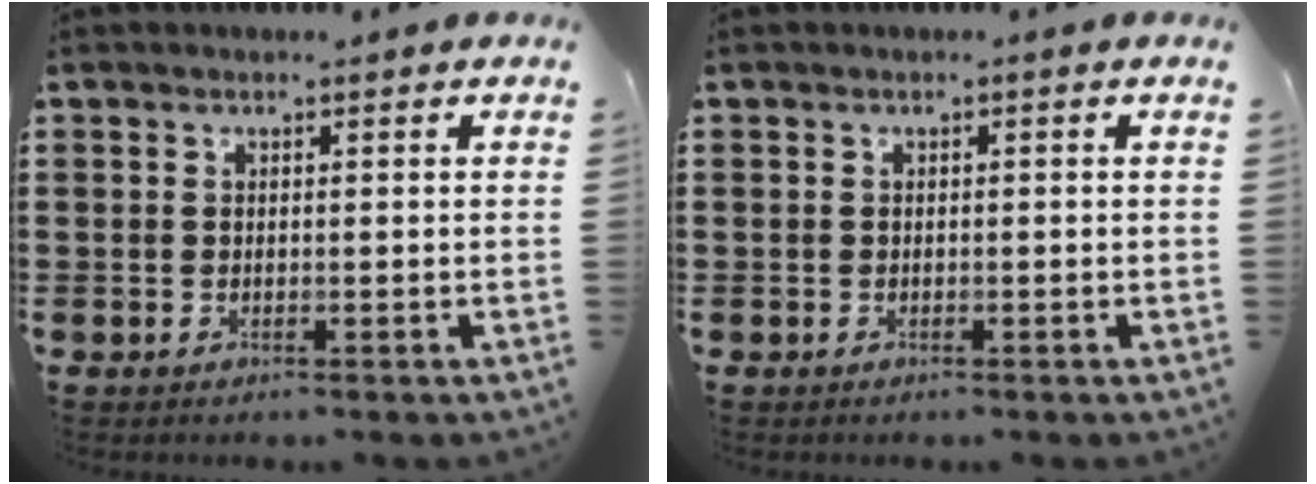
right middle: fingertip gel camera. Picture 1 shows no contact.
{"total": 0.0}